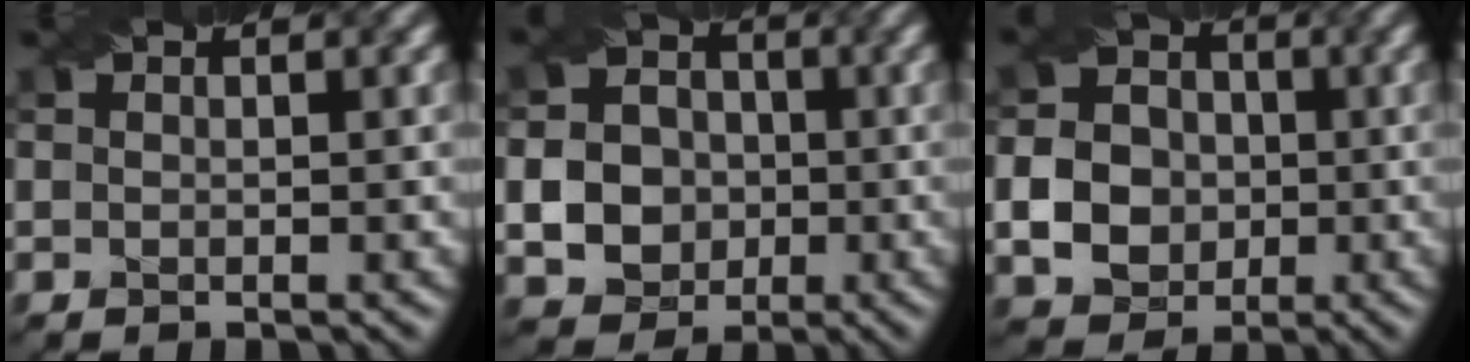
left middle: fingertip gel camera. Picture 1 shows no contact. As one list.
[{"total": 6.9, "force": [-1.4, 6.3, 2.5], "torque": [-0.048, 0.001, -0.041]}, {"total": 5.3, "force": [-1.1, 4.7, 2.3], "torque": [-0.043, 0.000, -0.033]}]